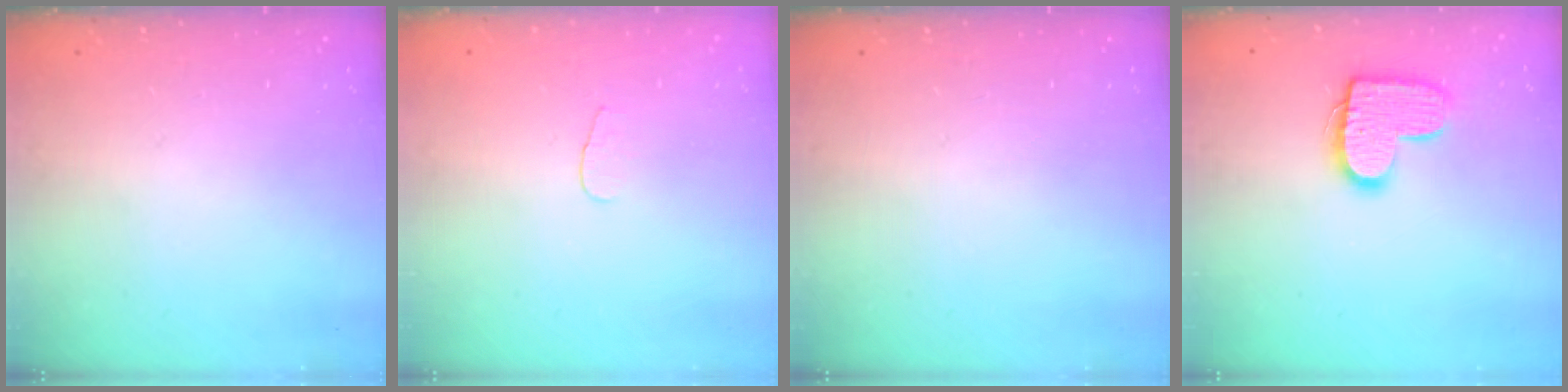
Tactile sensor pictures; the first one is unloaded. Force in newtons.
{"total": 2.8, "press": 2.8, "slide": 0.3}
{"total": 0.0}
{"total": 12.4, "press": 12.4, "slide": 0.6}